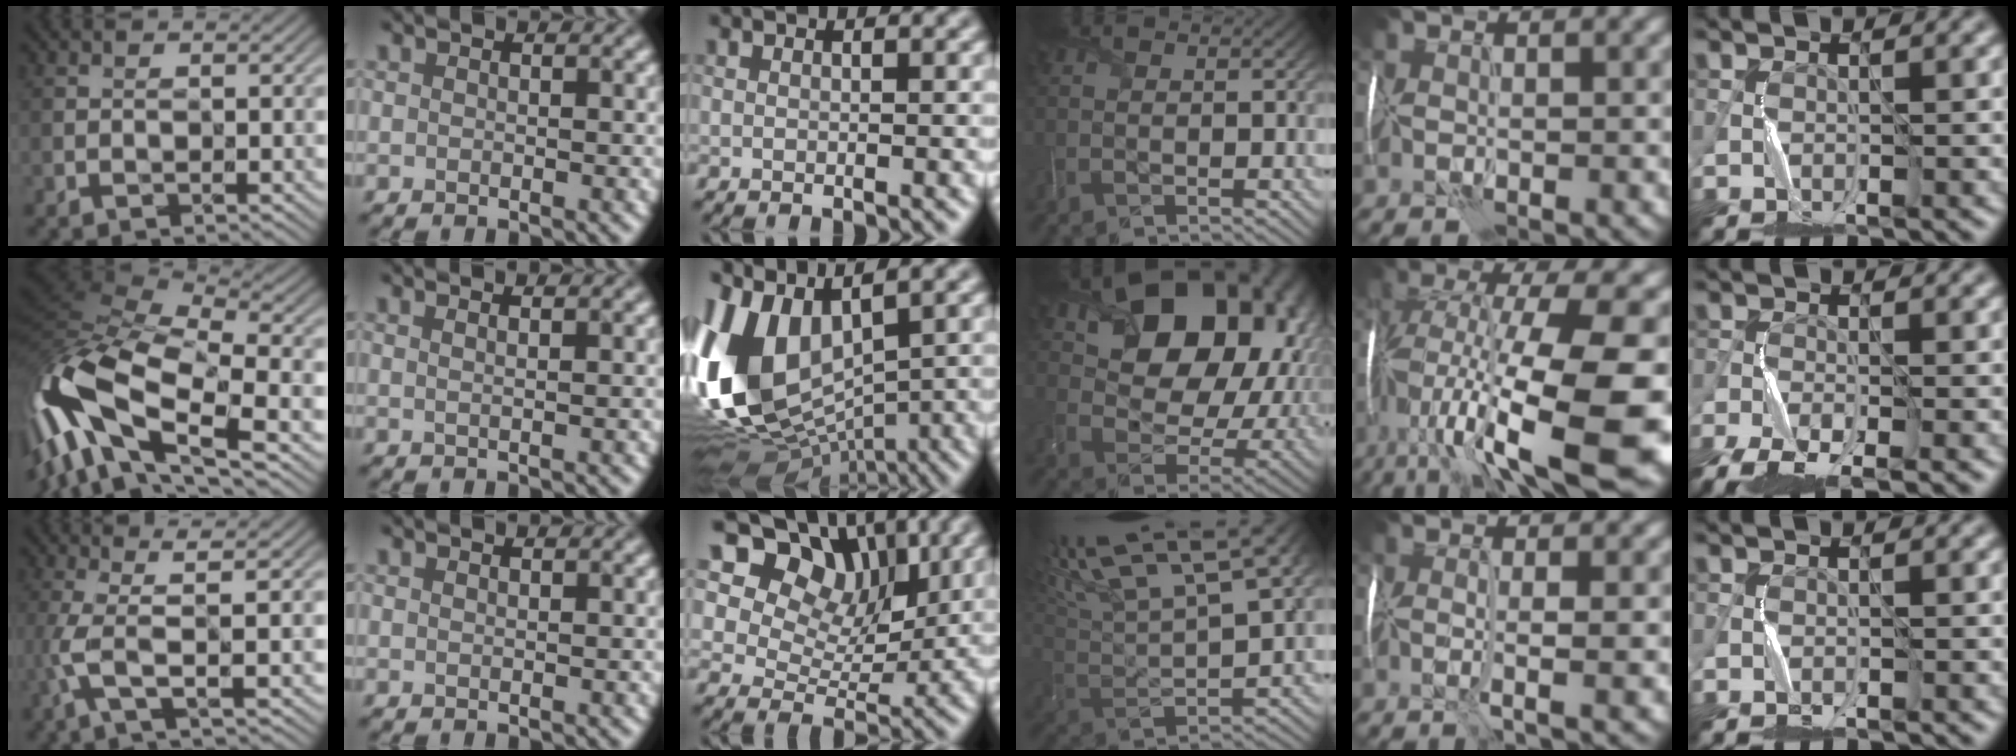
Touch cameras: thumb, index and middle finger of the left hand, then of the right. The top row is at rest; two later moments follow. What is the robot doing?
{"motion": "wrap", "object": "ribbon"}